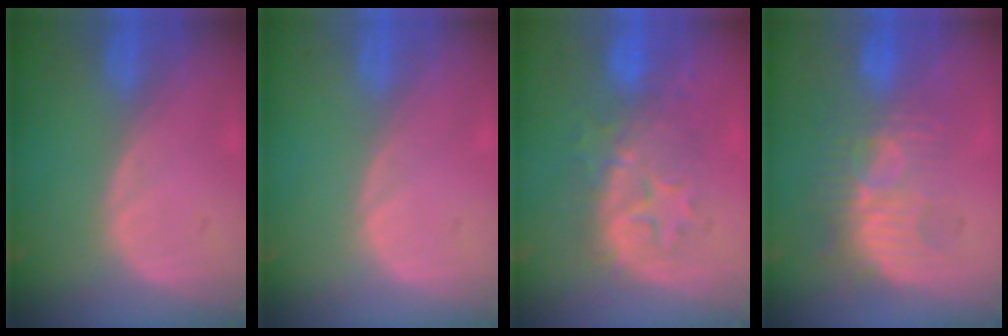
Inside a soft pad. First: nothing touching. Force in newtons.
{"total": 0.0}
{"total": 8.1, "press": 8.1, "slide": 0.9}
{"total": 9.6, "press": 8.5, "slide": 4.4}